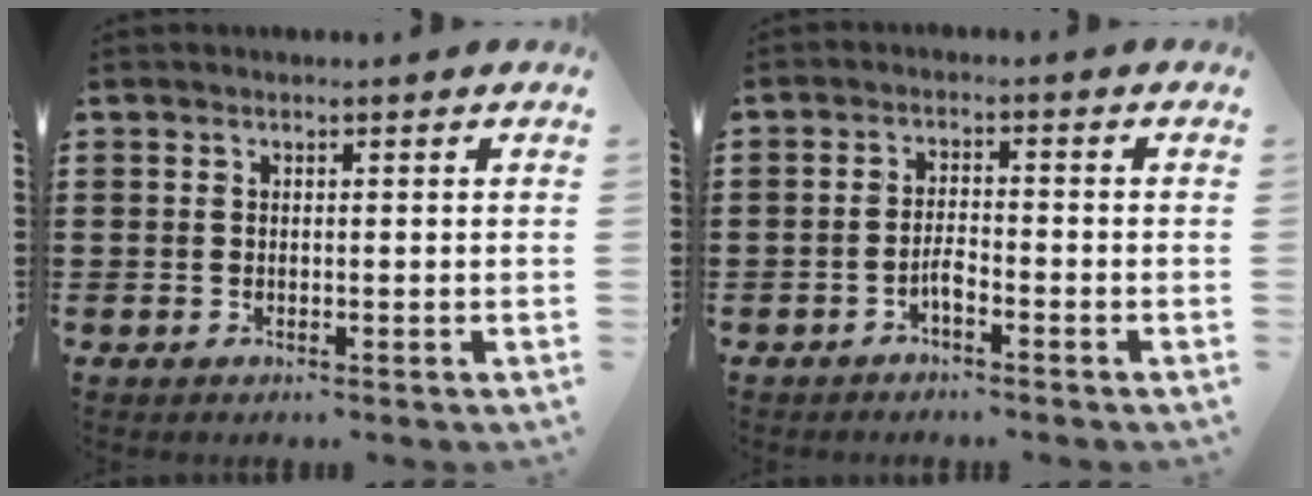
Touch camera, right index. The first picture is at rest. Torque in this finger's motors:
{"motor_torque": [0.92, 1.21, 0.19, 0.00]}